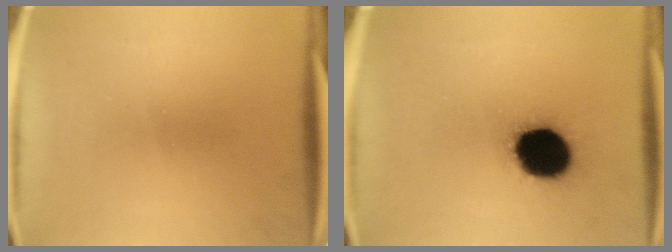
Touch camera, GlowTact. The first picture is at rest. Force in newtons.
{"total": 19.1}